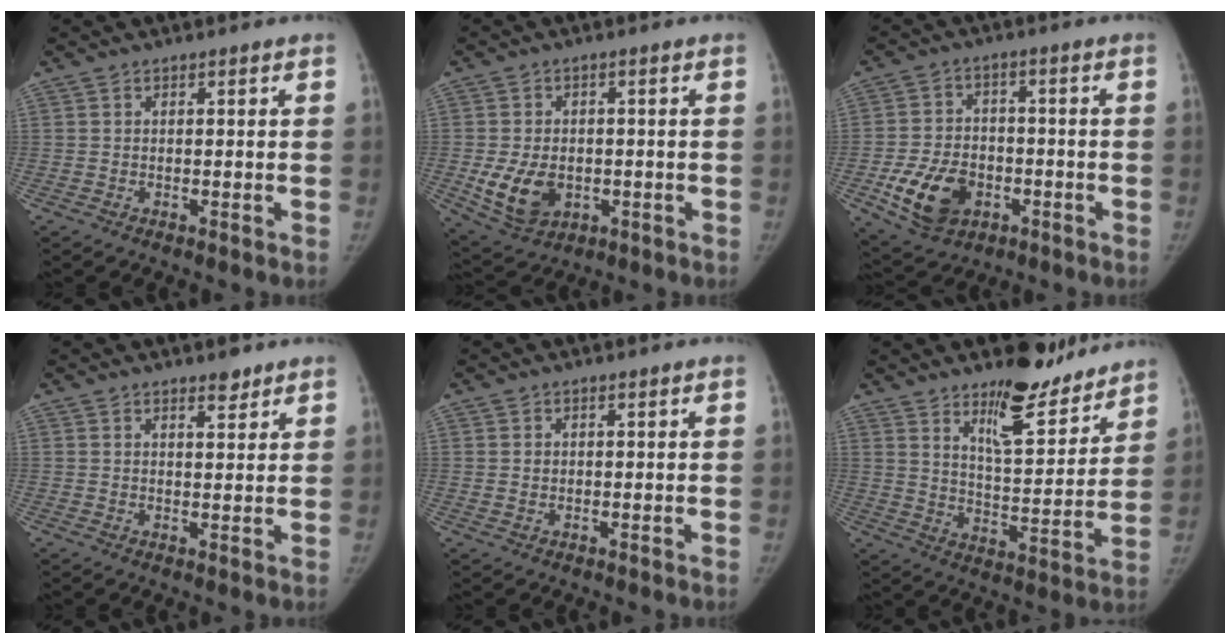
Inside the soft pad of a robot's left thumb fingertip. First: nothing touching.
{"total": 9.2, "force": [-1.9, 6.5, 6.1], "torque": [-0.099, -0.003, -0.017]}
{"total": 12.1, "force": [-4.5, 8.5, 7.3], "torque": [-0.114, 0.015, -0.069]}
{"total": 2.8, "force": [2.2, 1.0, 1.4], "torque": [-0.010, -0.016, 0.034]}
{"total": 1.1, "force": [0.2, 0.9, 0.5], "torque": [-0.005, -0.002, 0.007]}
{"total": 13.6, "force": [10.8, 4.4, 7.0], "torque": [-0.060, -0.089, 0.173]}